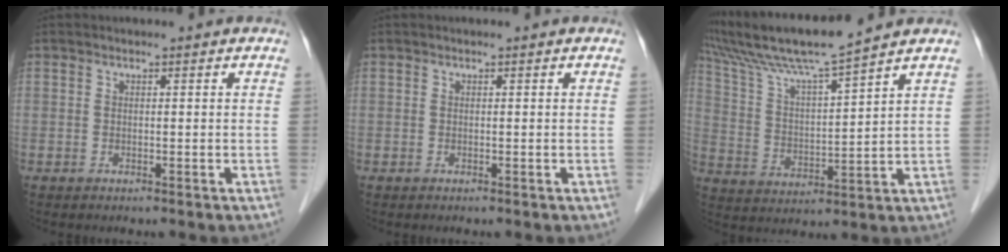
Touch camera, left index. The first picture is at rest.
{"total": 0.0}
{"total": 12.4, "force": [10.8, -1.5, 5.8], "torque": [-0.119, 0.013, 0.198]}